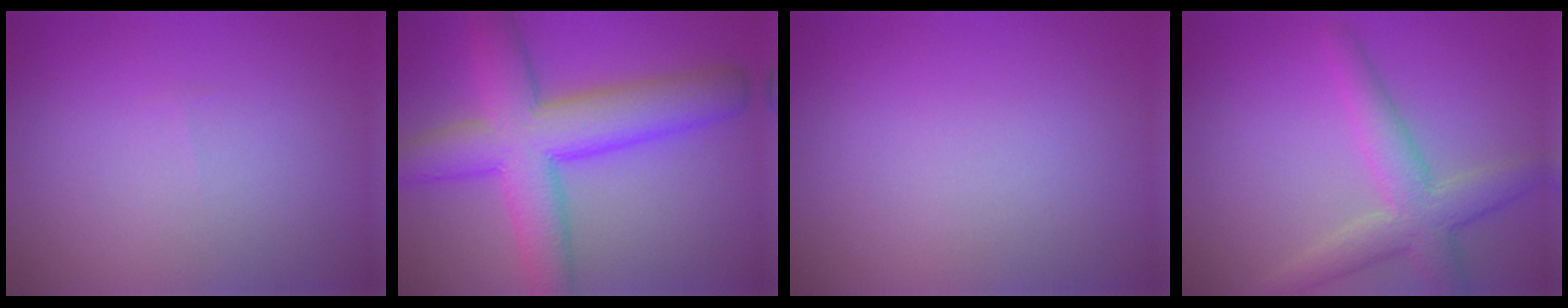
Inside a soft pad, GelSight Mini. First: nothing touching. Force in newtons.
{"total": 9.5, "press": 9.4, "slide": 0.3}
{"total": 0.0}
{"total": 4.5, "press": 4.5, "slide": 0.1}